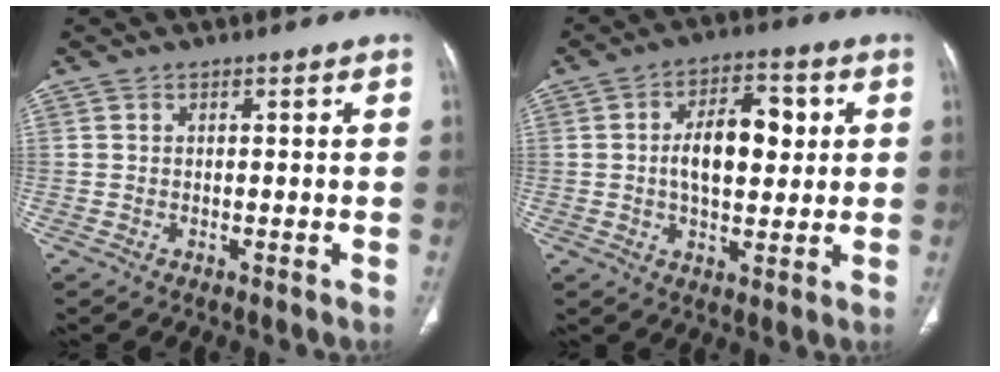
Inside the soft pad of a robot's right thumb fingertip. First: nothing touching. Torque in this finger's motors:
{"motor_torque": [1.03, 1.90, 1.38, 0.00, 0.07]}